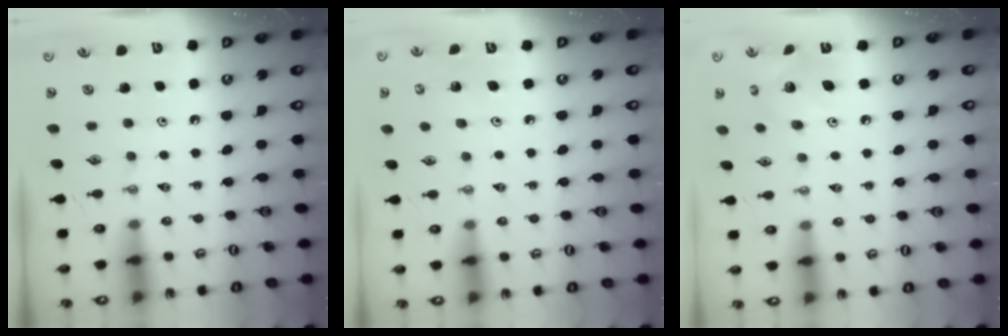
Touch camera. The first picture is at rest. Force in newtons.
{"total": 3.1, "press": 3.0, "slide": 0.2}
{"total": 7.4, "press": 7.4, "slide": 0.1}